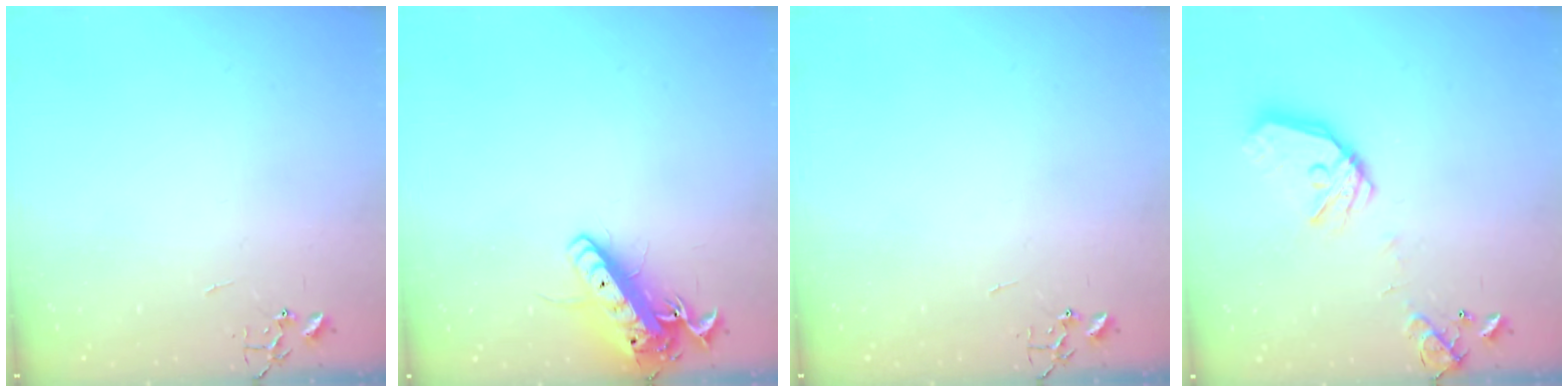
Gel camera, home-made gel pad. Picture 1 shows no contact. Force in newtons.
{"total": 14.1, "press": 13.8, "slide": 2.8}
{"total": 0.0}
{"total": 15.6, "press": 15.5, "slide": 1.7}